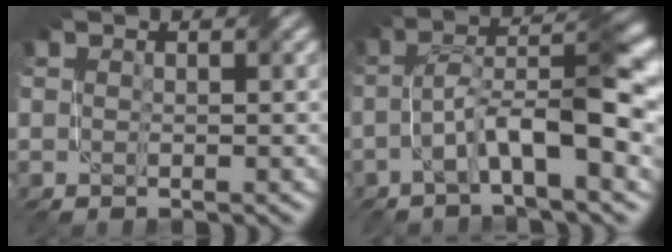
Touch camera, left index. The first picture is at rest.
{"total": 7.8, "force": [-2.3, 1.9, 7.2], "torque": [-0.125, 0.023, -0.043]}